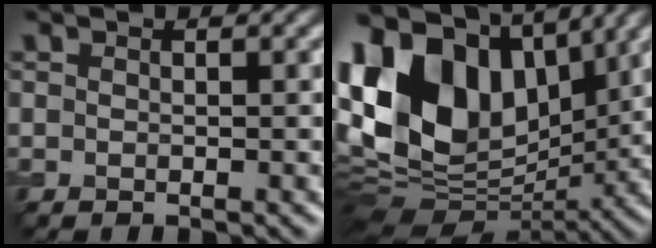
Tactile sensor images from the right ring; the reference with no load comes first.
{"total": 14.8, "force": [4.3, 10.3, 9.8], "torque": [-0.197, 0.025, 0.064]}